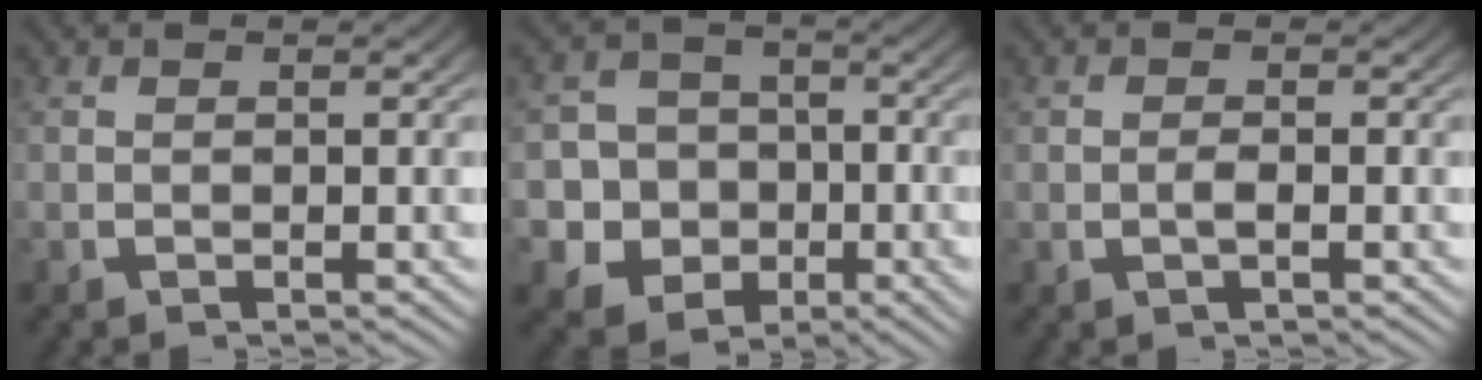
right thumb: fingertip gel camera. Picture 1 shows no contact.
{"total": 12.8, "force": [-4.3, 11.1, 4.7], "torque": [-0.093, -0.050, -0.067]}
{"total": 1.1, "force": [-0.2, 0.5, 1.0], "torque": [-0.020, 0.001, -0.001]}